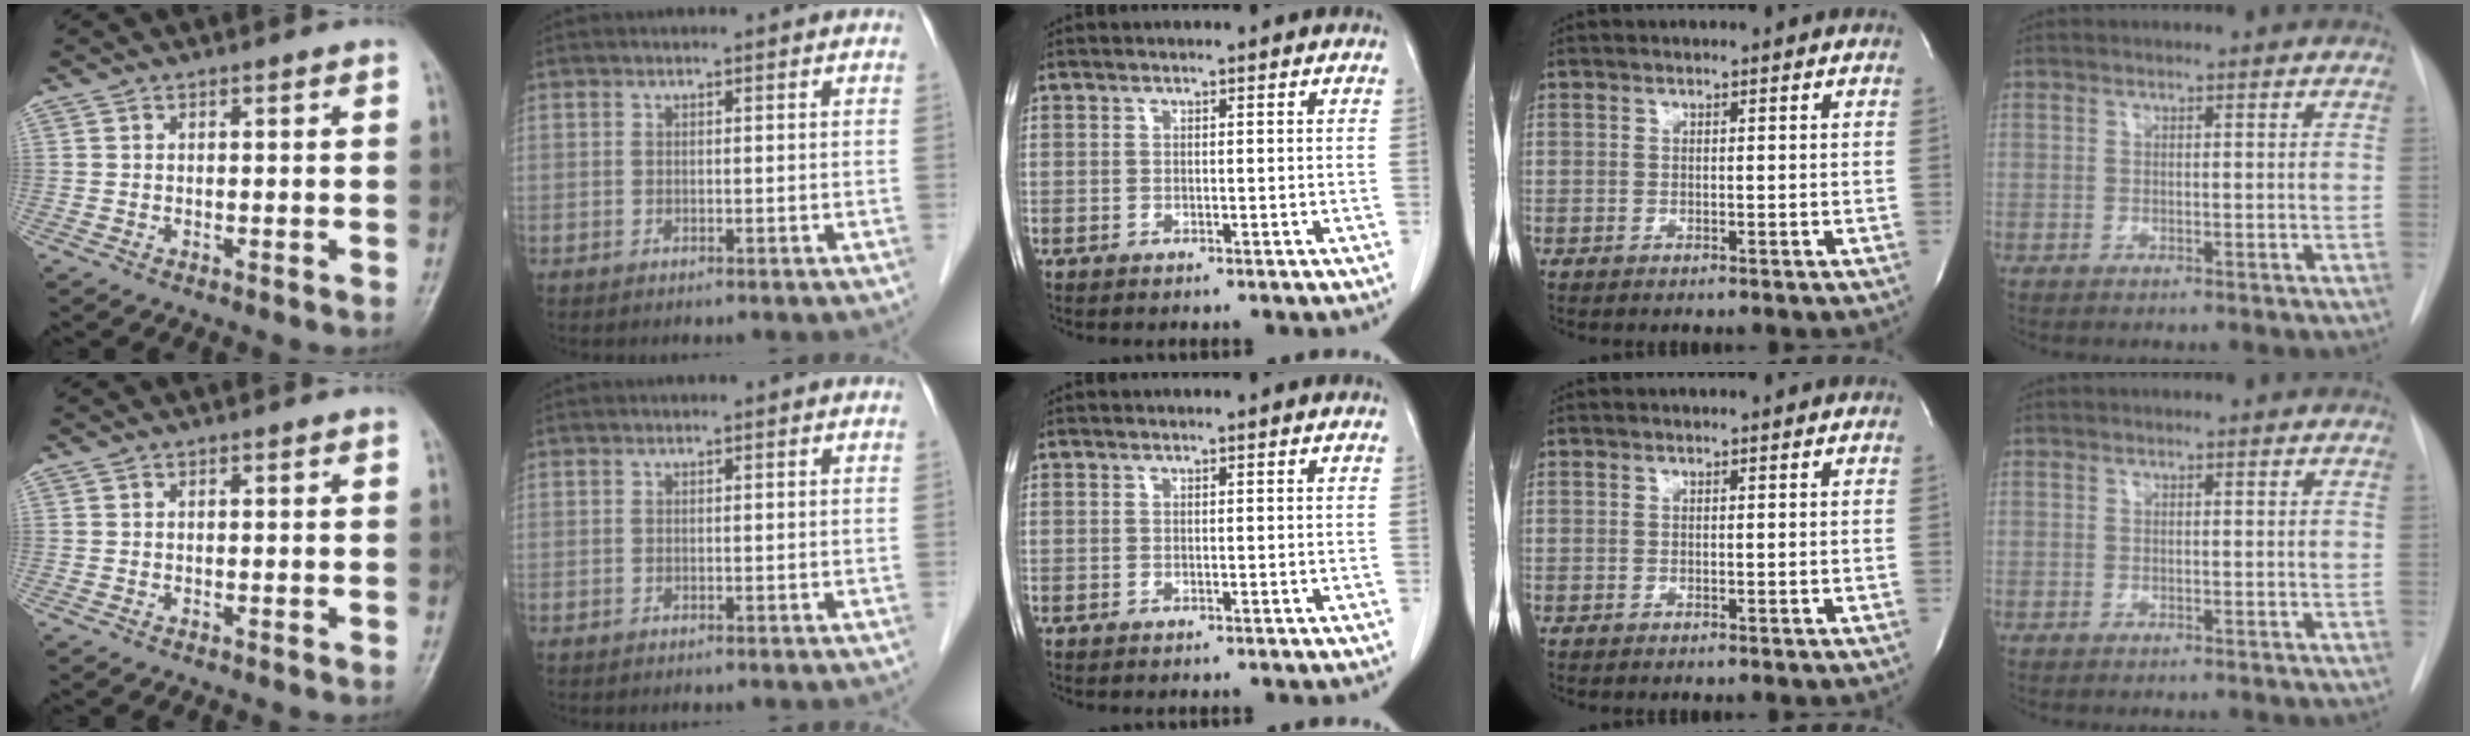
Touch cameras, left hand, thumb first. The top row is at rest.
{}